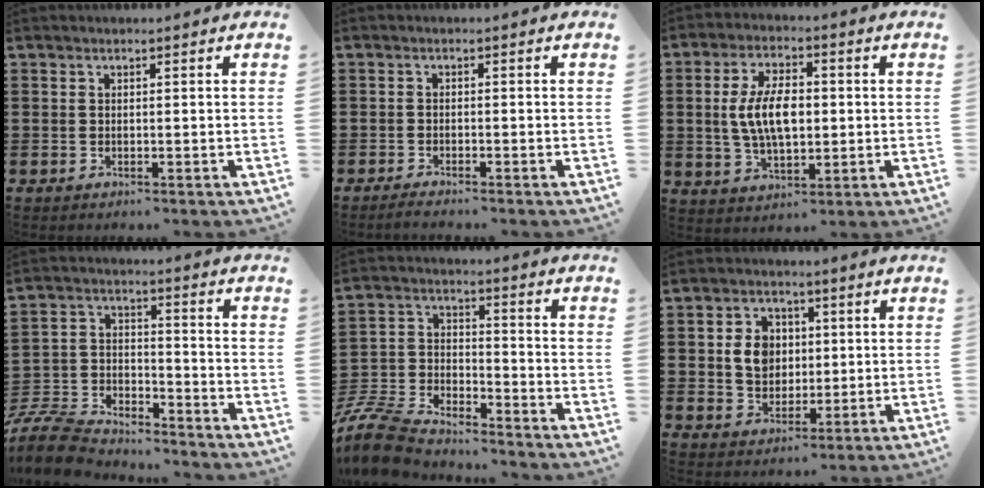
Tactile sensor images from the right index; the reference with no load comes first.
{"total": 1.2, "force": [-1.2, -0.1, 0.2], "torque": [-0.006, -0.002, -0.022]}
{"total": 8.5, "force": [0.3, 4.3, 7.4], "torque": [-0.152, 0.004, -0.002]}
{"total": 8.4, "force": [-8.1, 1.8, 1.6], "torque": [-0.047, 0.009, -0.165]}
{"total": 9.2, "force": [-8.8, 1.6, 2.2], "torque": [-0.069, 0.008, -0.182]}
{"total": 6.3, "force": [0.9, 5.3, 3.3], "torque": [-0.083, 0.018, 0.014]}